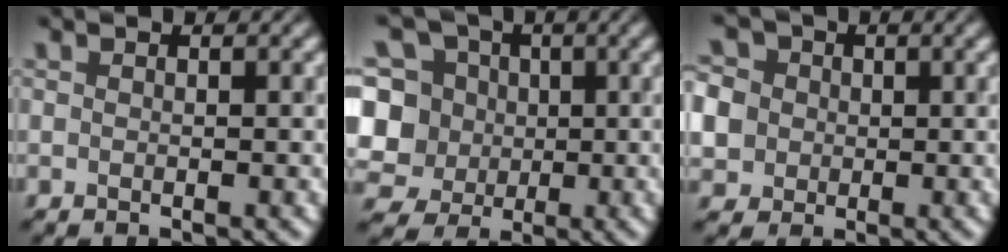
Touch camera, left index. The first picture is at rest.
{"total": 12.3, "force": [1.4, 11.2, 4.9], "torque": [-0.136, 0.026, 0.013]}
{"total": 7.8, "force": [0.9, 7.0, 3.3], "torque": [-0.080, 0.026, -0.005]}